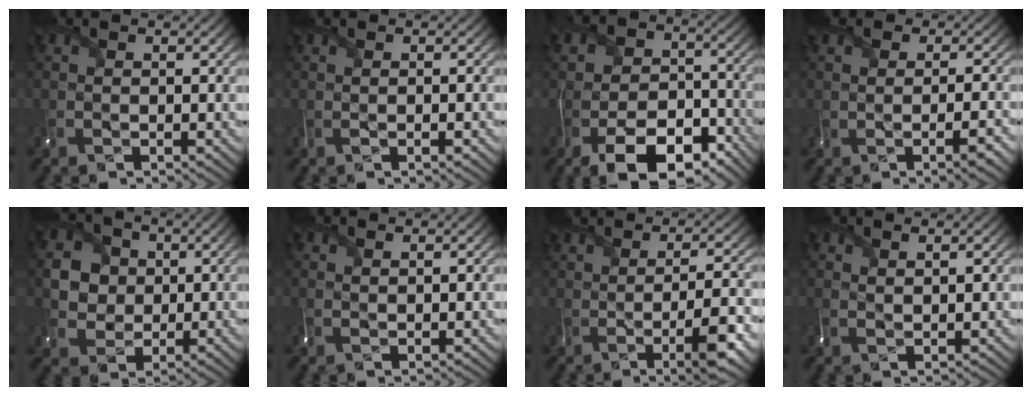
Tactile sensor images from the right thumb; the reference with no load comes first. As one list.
[{"total": 0.5, "force": [-0.2, -0.4, 0.1], "torque": [0.001, -0.001, -0.013]}, {"total": 12.0, "force": [-7.2, 6.6, 6.9], "torque": [-0.106, -0.014, -0.129]}, {"total": 2.8, "force": [-0.3, 0.8, 2.7], "torque": [-0.028, 0.015, -0.025]}, {"total": 6.0, "force": [0.9, 5.5, 2.3], "torque": [-0.101, -0.002, 0.011]}, {"total": 1.3, "force": [1.0, 0.1, 0.8], "torque": [-0.002, -0.004, 0.014]}, {"total": 5.5, "force": [-1.3, 0.5, 5.4], "torque": [-0.068, 0.013, -0.021]}, {"total": 1.9, "force": [1.5, 0.2, 1.2], "torque": [-0.007, -0.006, 0.022]}]